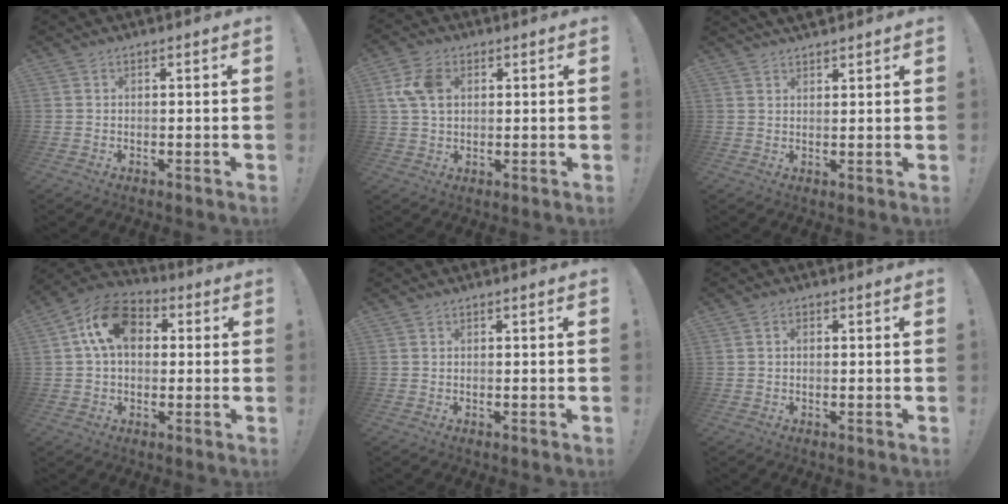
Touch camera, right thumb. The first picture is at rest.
{"total": 7.5, "force": [2.0, 5.3, 4.9], "torque": [-0.093, 0.007, 0.038]}
{"total": 3.1, "force": [2.8, 0.9, 1.0], "torque": [-0.015, -0.014, 0.051]}
{"total": 14.7, "force": [3.7, 10.0, 10.0], "torque": [-0.155, 0.009, 0.068]}
{"total": 0.0}
{"total": 0.9, "force": [-0.1, 0.7, 0.6], "torque": [-0.005, -0.001, -0.003]}